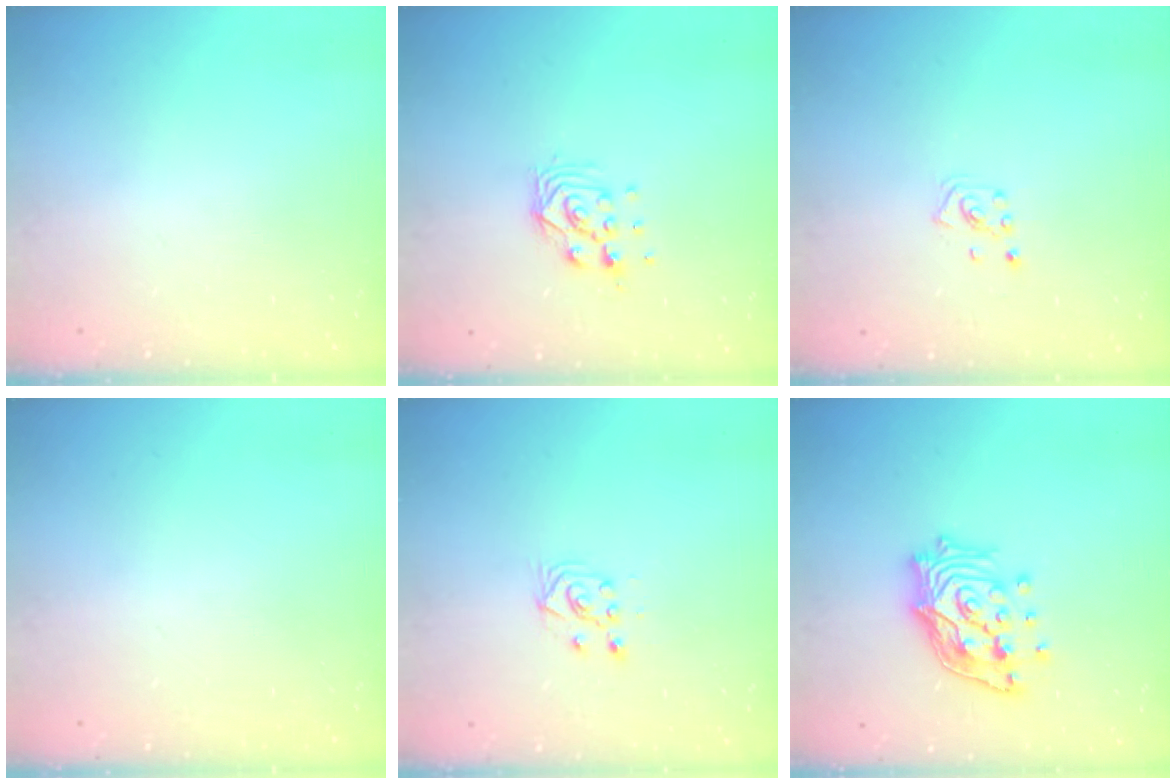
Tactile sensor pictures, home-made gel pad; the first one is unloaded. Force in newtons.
{"total": 7.8, "press": 7.8, "slide": 0.6}
{"total": 2.6, "press": 2.6, "slide": 0.5}
{"total": 0.0}
{"total": 5.7, "press": 5.6, "slide": 0.9}
{"total": 14.8, "press": 14.7, "slide": 1.6}